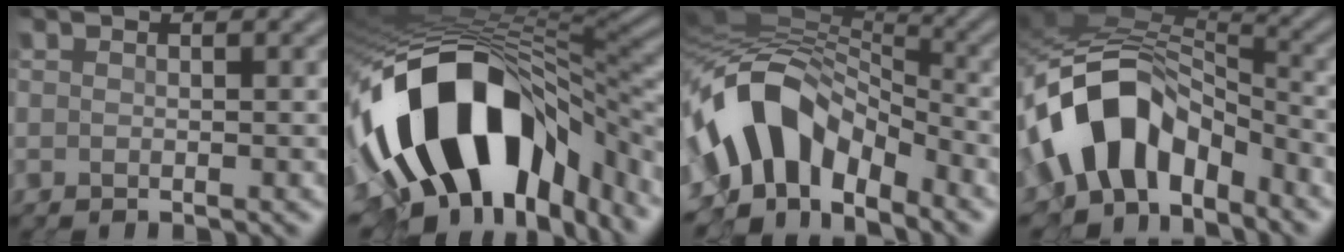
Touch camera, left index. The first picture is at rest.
{"total": 16.2, "force": [-5.3, 9.5, 12.0], "torque": [-0.212, -0.011, -0.074]}
{"total": 10.3, "force": [-4.4, 6.6, 6.6], "torque": [-0.107, 0.016, -0.087]}
{"total": 10.4, "force": [-4.4, 6.5, 6.8], "torque": [-0.112, 0.023, -0.084]}